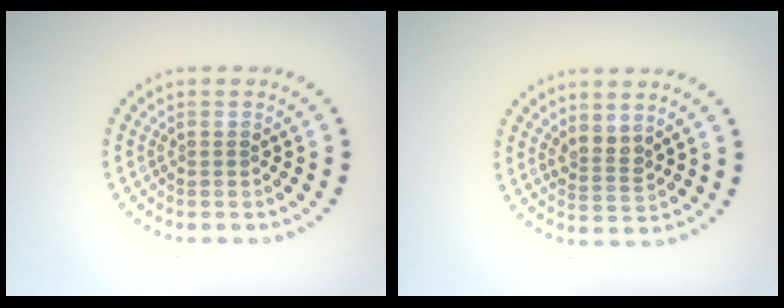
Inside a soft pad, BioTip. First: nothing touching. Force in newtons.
{"total": 2.0, "press": 1.7, "slide": 1.1}